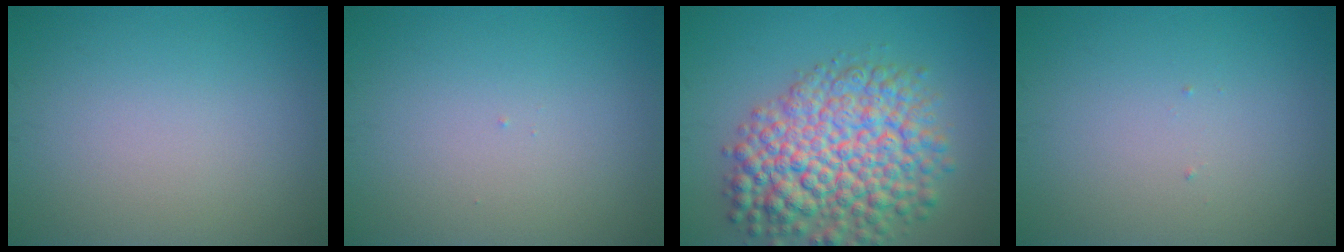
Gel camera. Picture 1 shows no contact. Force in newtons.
{"total": 0.0}
{"total": 10.1, "press": 10.1, "slide": 0.4}
{"total": 0.0}